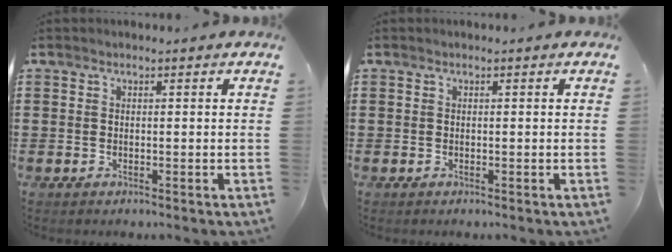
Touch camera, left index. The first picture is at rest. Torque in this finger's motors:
{"motor_torque": [0.00, 0.00, -0.02, 0.00]}